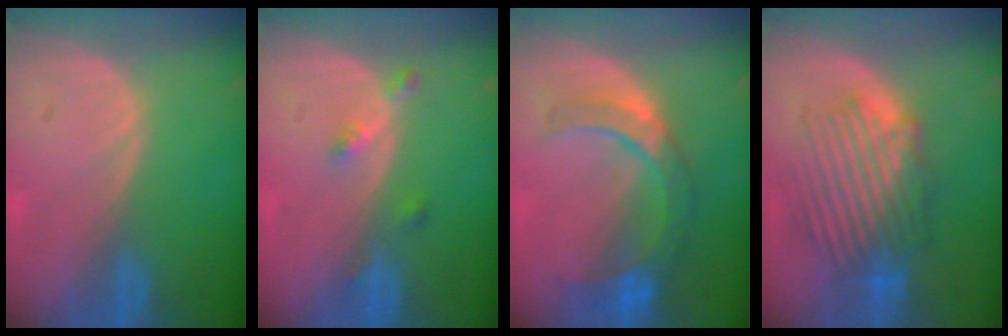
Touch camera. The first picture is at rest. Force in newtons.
{"total": 2.7, "press": 2.3, "slide": 1.5}
{"total": 8.8, "press": 7.8, "slide": 4.1}
{"total": 8.9, "press": 8.6, "slide": 2.3}